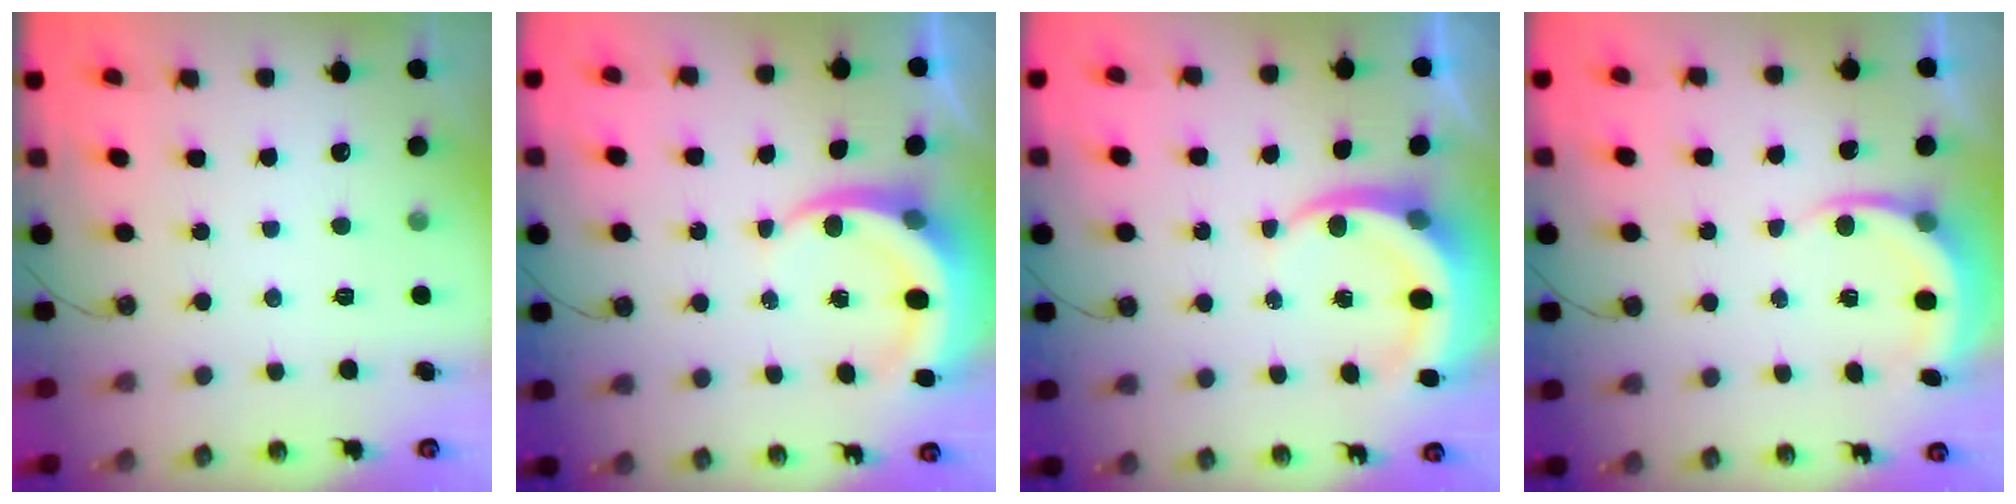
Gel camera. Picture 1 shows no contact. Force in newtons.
{"total": 7.3, "press": 7.2, "slide": 0.9}
{"total": 7.3, "press": 7.2, "slide": 0.9}
{"total": 7.1, "press": 7.1, "slide": 0.5}